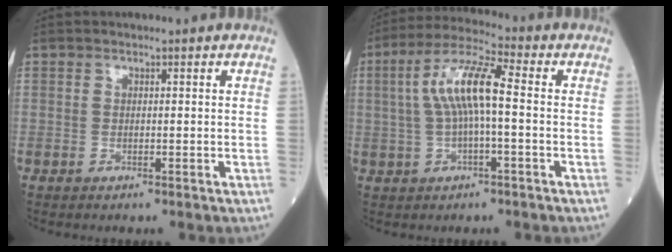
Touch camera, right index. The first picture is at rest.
{"total": 9.2, "force": [0.5, 1.6, 9.1], "torque": [-0.185, 0.027, 0.005]}